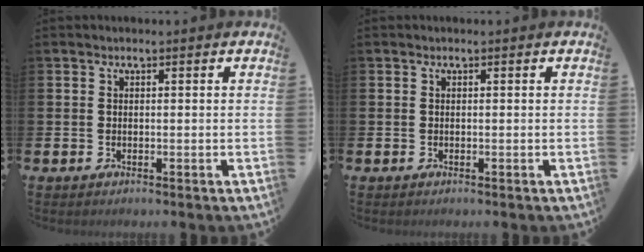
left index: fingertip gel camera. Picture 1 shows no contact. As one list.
[{"total": 0.0}]